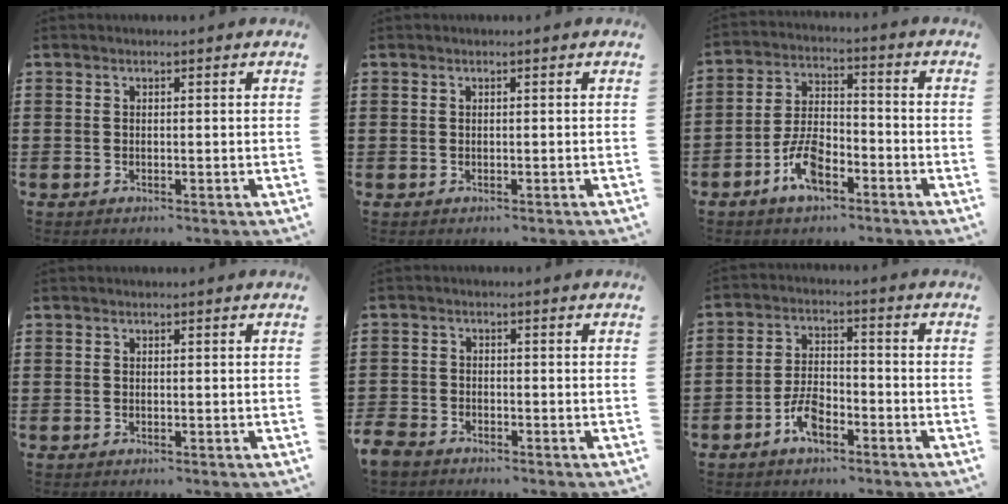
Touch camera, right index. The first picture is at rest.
{"total": 0.0}
{"total": 7.7, "force": [-4.1, 3.6, 5.4], "torque": [-0.120, 0.009, -0.080]}
{"total": 0.0}
{"total": 2.6, "force": [-2.3, 1.0, 0.4], "torque": [-0.026, -0.004, -0.054]}
{"total": 5.3, "force": [-3.2, 2.4, 3.5], "torque": [-0.086, 0.003, -0.066]}